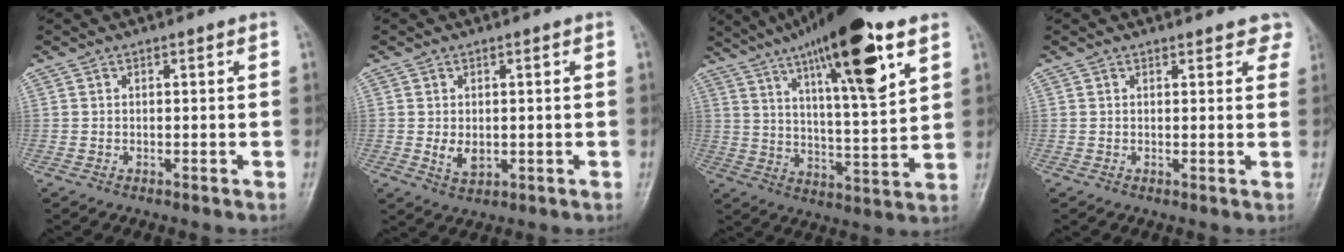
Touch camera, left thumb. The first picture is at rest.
{"total": 3.4, "force": [-0.1, 2.1, 2.7], "torque": [-0.043, -0.008, 0.004]}
{"total": 21.6, "force": [11.7, 4.9, 17.5], "torque": [-0.268, -0.034, 0.192]}
{"total": 3.9, "force": [3.4, 1.7, 1.1], "torque": [0.023, -0.011, 0.024]}